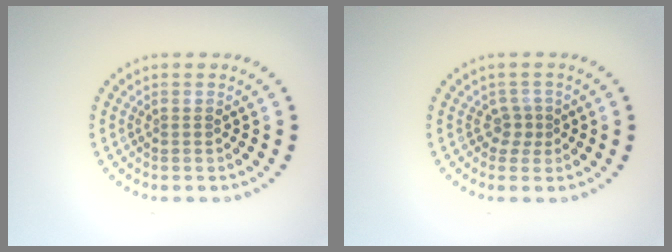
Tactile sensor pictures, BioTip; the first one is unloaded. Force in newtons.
{"total": 1.4, "press": 1.0, "slide": 0.9}